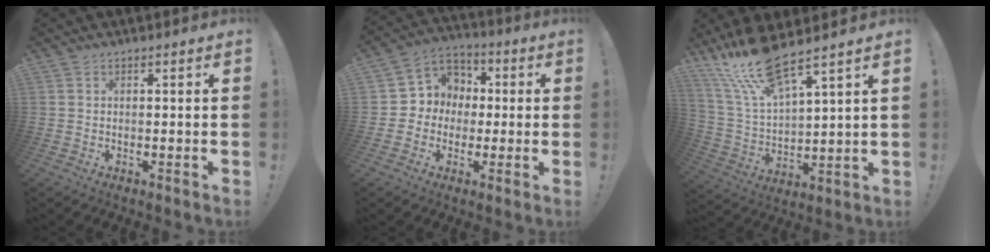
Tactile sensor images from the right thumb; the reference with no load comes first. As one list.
[{"total": 8.5, "force": [-1.1, 8.2, 1.8], "torque": [-0.025, 0.012, -0.012]}, {"total": 15.5, "force": [12.5, 3.5, 8.5], "torque": [-0.181, -0.077, 0.223]}]